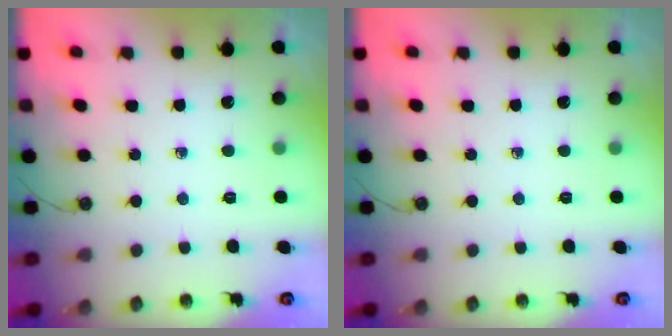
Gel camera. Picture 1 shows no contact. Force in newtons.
{"total": 0.0}